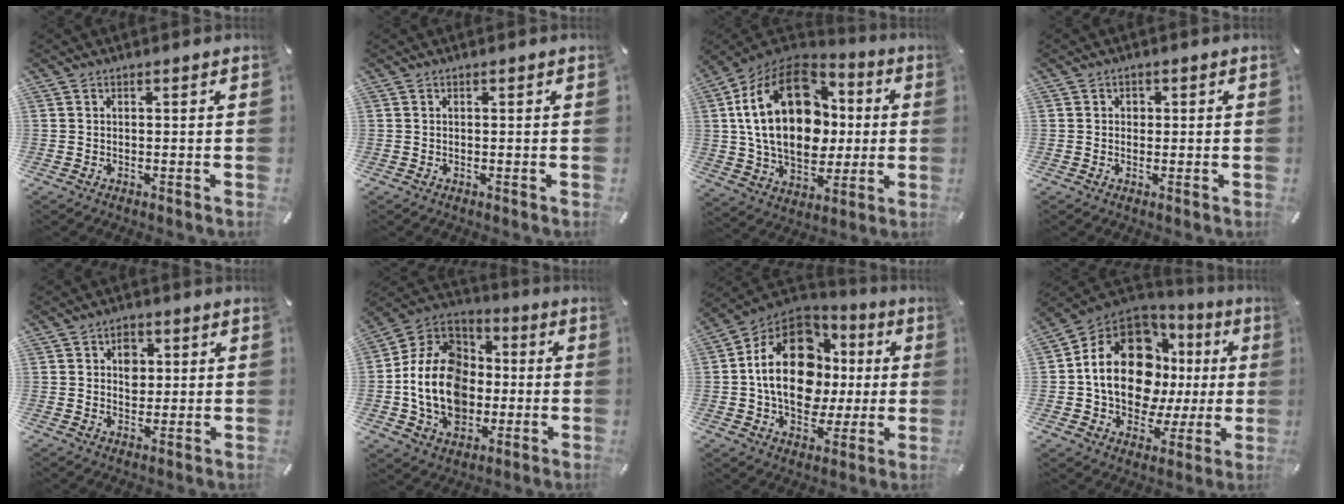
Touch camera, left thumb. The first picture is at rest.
{"total": 0.0}
{"total": 25.8, "force": [3.5, 18.0, 18.1], "torque": [-0.346, 0.005, 0.063]}
{"total": 1.4, "force": [0.1, 1.3, 0.5], "torque": [-0.005, 0.003, -0.003]}
{"total": 5.0, "force": [1.0, 3.9, 2.9], "torque": [-0.022, -0.007, 0.009]}
{"total": 18.7, "force": [-3.5, 14.8, 10.9], "torque": [-0.254, 0.023, -0.064]}
{"total": 21.0, "force": [1.1, 15.8, 13.7], "torque": [-0.252, 0.004, 0.019]}
{"total": 20.1, "force": [3.6, 14.1, 13.9], "torque": [-0.258, -0.026, 0.059]}